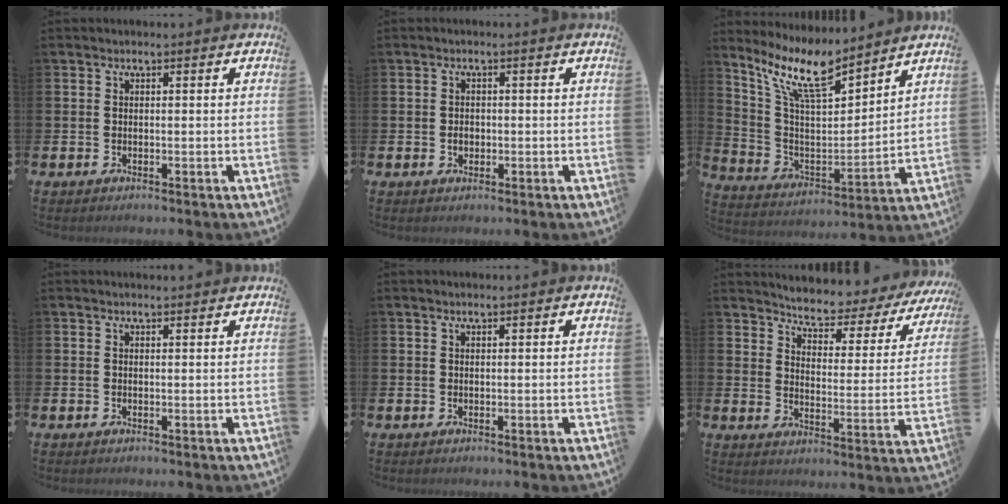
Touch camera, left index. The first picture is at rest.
{"total": 1.3, "force": [-0.1, 1.1, 0.7], "torque": [0.000, 0.002, -0.008]}
{"total": 11.1, "force": [9.0, 3.1, 5.8], "torque": [-0.140, -0.053, 0.157]}
{"total": 0.7, "force": [0.7, 0.1, 0.2], "torque": [0.007, -0.004, 0.010]}
{"total": 0.7, "force": [0.6, 0.1, 0.2], "torque": [0.010, -0.004, 0.008]}
{"total": 5.1, "force": [4.9, 0.9, 1.0], "torque": [-0.046, -0.044, 0.077]}